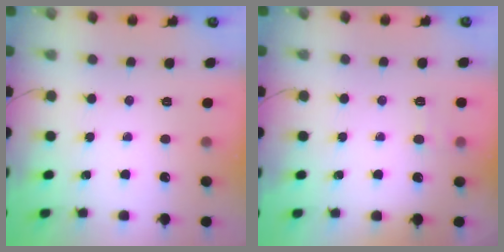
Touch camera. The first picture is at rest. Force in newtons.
{"total": 6.3, "press": 6.0, "slide": 1.7}